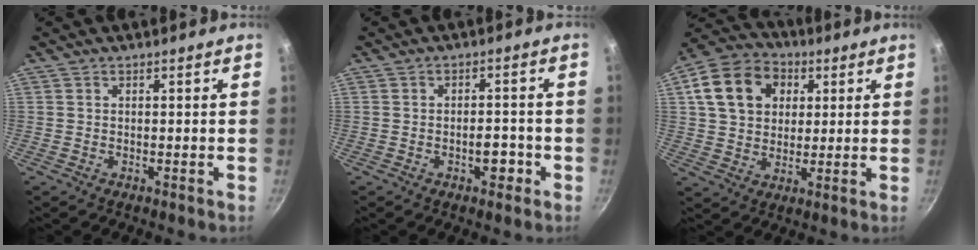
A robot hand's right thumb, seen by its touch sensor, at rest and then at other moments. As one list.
[{"total": 3.8, "force": [-1.6, 2.1, 2.7], "torque": [-0.021, 0.014, -0.023]}, {"total": 15.1, "force": [4.4, 11.7, 8.5], "torque": [-0.131, 0.015, 0.064]}]